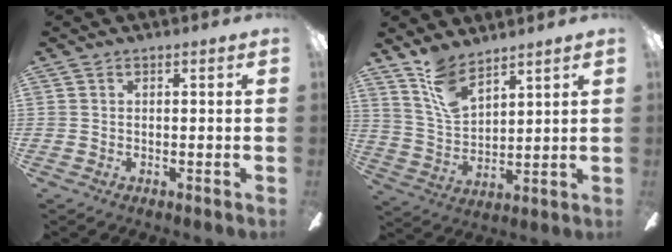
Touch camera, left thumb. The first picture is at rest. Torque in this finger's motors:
{"motor_torque": [0.08, -0.02, 0.03, -0.04, 0.10]}